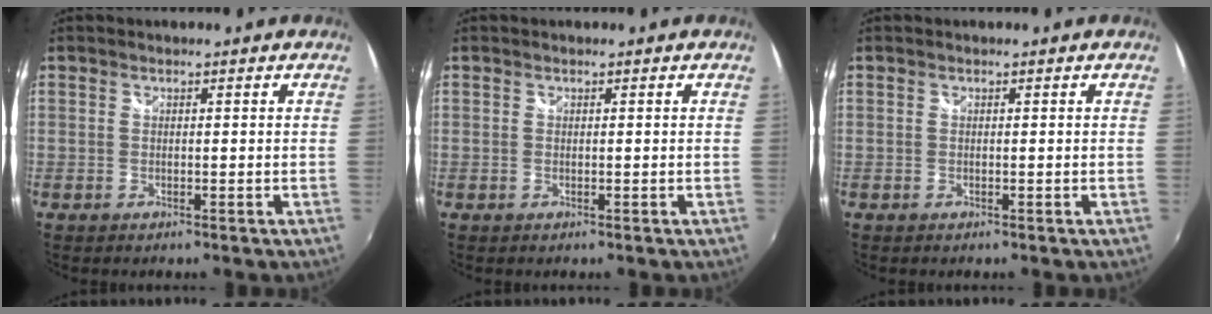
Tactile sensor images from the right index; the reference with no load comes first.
{"total": 0.0}
{"total": 0.0}